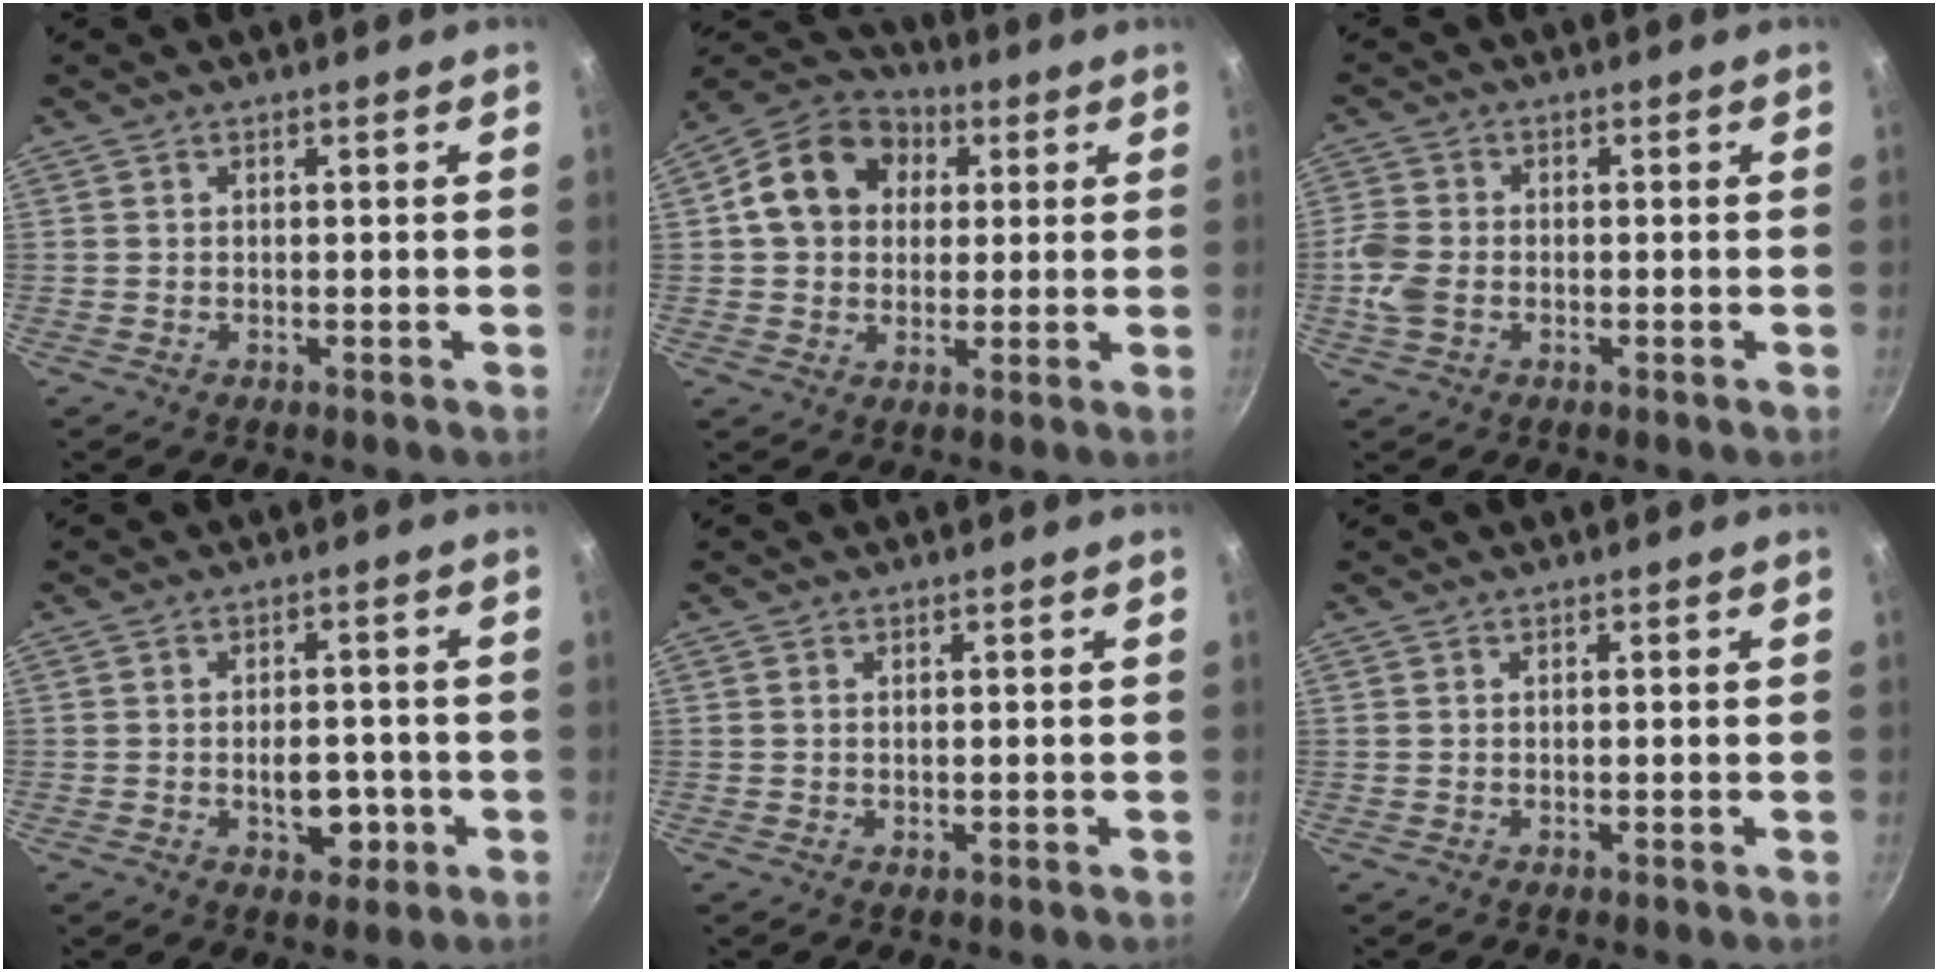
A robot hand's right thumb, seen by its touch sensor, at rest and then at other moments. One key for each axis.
{"total": 14.1, "fx": 3.2, "fy": 11.4, "fz": 7.7, "tx": -0.110, "ty": 0.020, "tz": 0.038}
{"total": 5.4, "fx": -1.3, "fy": 3.8, "fz": 3.6, "tx": -0.082, "ty": 0.008, "tz": -0.032}
{"total": 6.5, "fx": -1.8, "fy": 4.1, "fz": 4.7, "tx": -0.032, "ty": 0.007, "tz": -0.022}
{"total": 0.5, "fx": 0.0, "fy": 0.3, "fz": 0.5, "tx": -0.006, "ty": -0.001, "tz": -0.001}
{"total": 0.0}